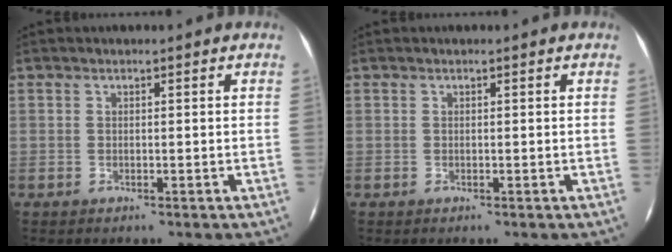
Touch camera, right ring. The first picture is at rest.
{"total": 0.0}